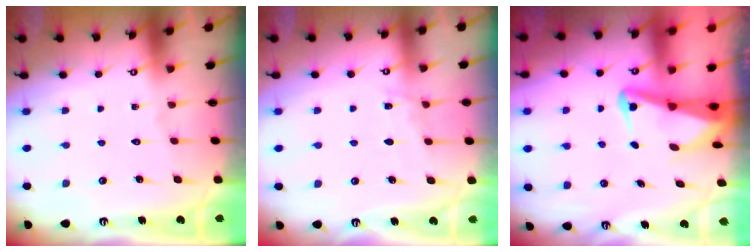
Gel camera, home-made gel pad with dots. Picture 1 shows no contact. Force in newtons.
{"total": 3.9, "press": 3.9, "slide": 0.5}
{"total": 4.0, "press": 3.9, "slide": 0.9}